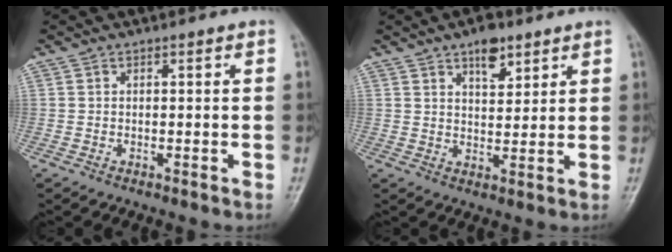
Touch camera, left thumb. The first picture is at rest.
{"total": 5.9, "force": [3.7, 2.7, 3.7], "torque": [-0.039, -0.021, 0.056]}